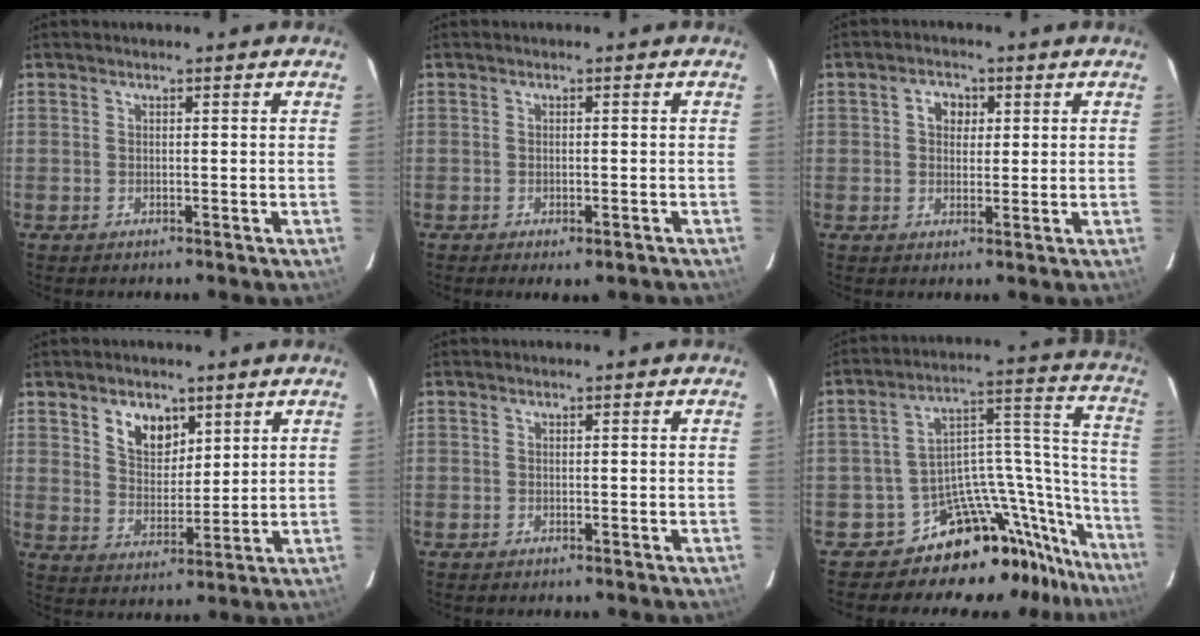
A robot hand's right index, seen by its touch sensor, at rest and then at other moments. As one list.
[{"total": 1.9, "force": [-1.4, 0.6, 1.1], "torque": [-0.020, -0.006, -0.021]}, {"total": 3.6, "force": [0.9, 3.0, 1.8], "torque": [-0.024, 0.014, 0.016]}, {"total": 7.5, "force": [4.1, 4.8, 4.0], "torque": [-0.060, 0.005, 0.081]}, {"total": 0.0}, {"total": 19.2, "force": [-17.3, 6.8, 4.7], "torque": [-0.013, 0.079, -0.269]}]